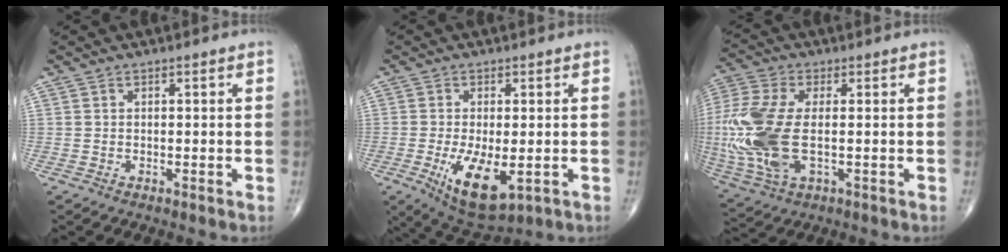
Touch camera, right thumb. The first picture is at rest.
{"total": 10.2, "force": [-2.7, 4.3, 8.8], "torque": [-0.149, -0.022, -0.032]}
{"total": 18.0, "force": [-1.3, 9.0, 15.6], "torque": [-0.391, -0.011, -0.017]}